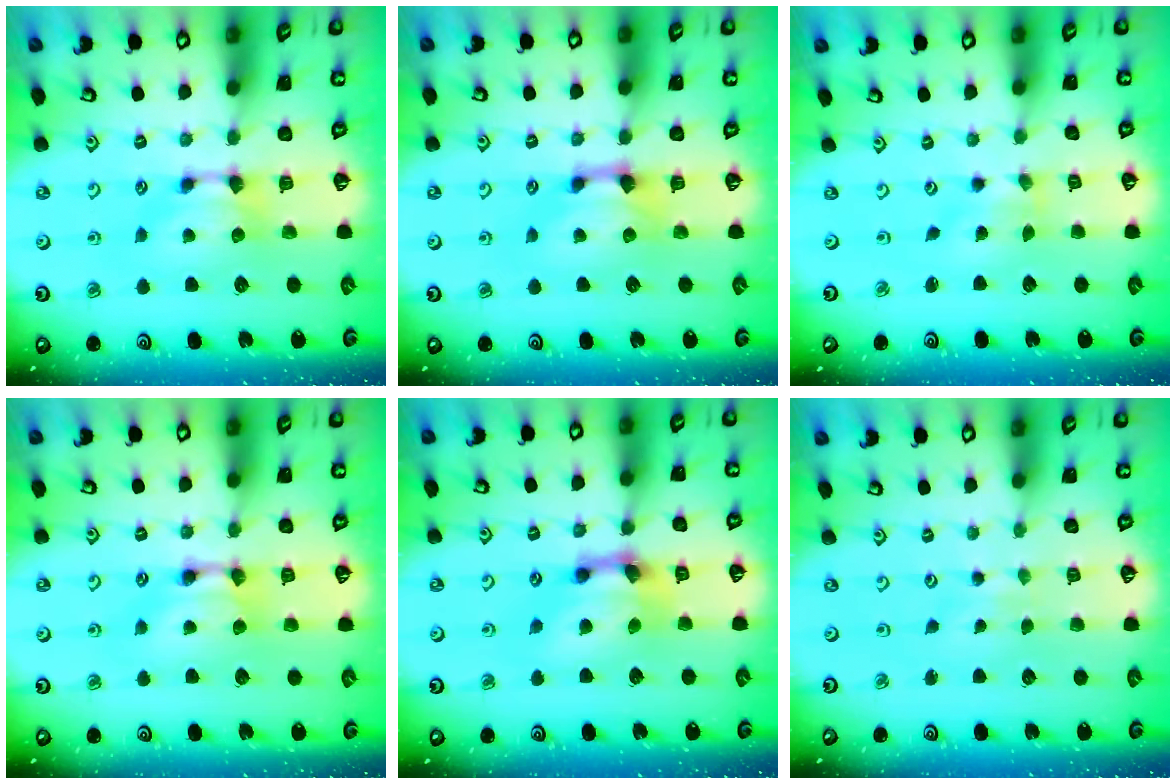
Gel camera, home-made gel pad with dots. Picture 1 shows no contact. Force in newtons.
{"total": 1.5, "press": 1.2, "slide": 0.9}
{"total": 1.7, "press": 1.3, "slide": 1.1}
{"total": 2.0, "press": 2.0, "slide": 0.1}
{"total": 4.5, "press": 4.1, "slide": 1.9}
{"total": 2.7, "press": 2.6, "slide": 0.4}